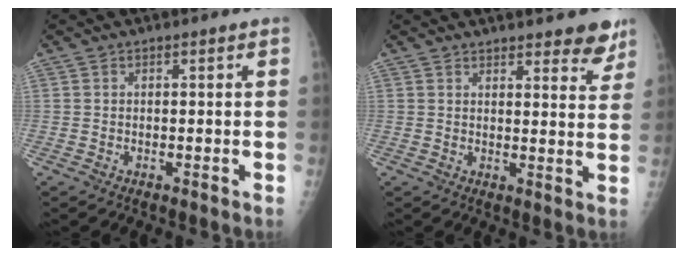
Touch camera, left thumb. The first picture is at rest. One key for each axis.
{"total": 7.4, "fx": 6.0, "fy": 2.4, "fz": 3.7, "tx": -0.014, "ty": -0.032, "tz": 0.069}